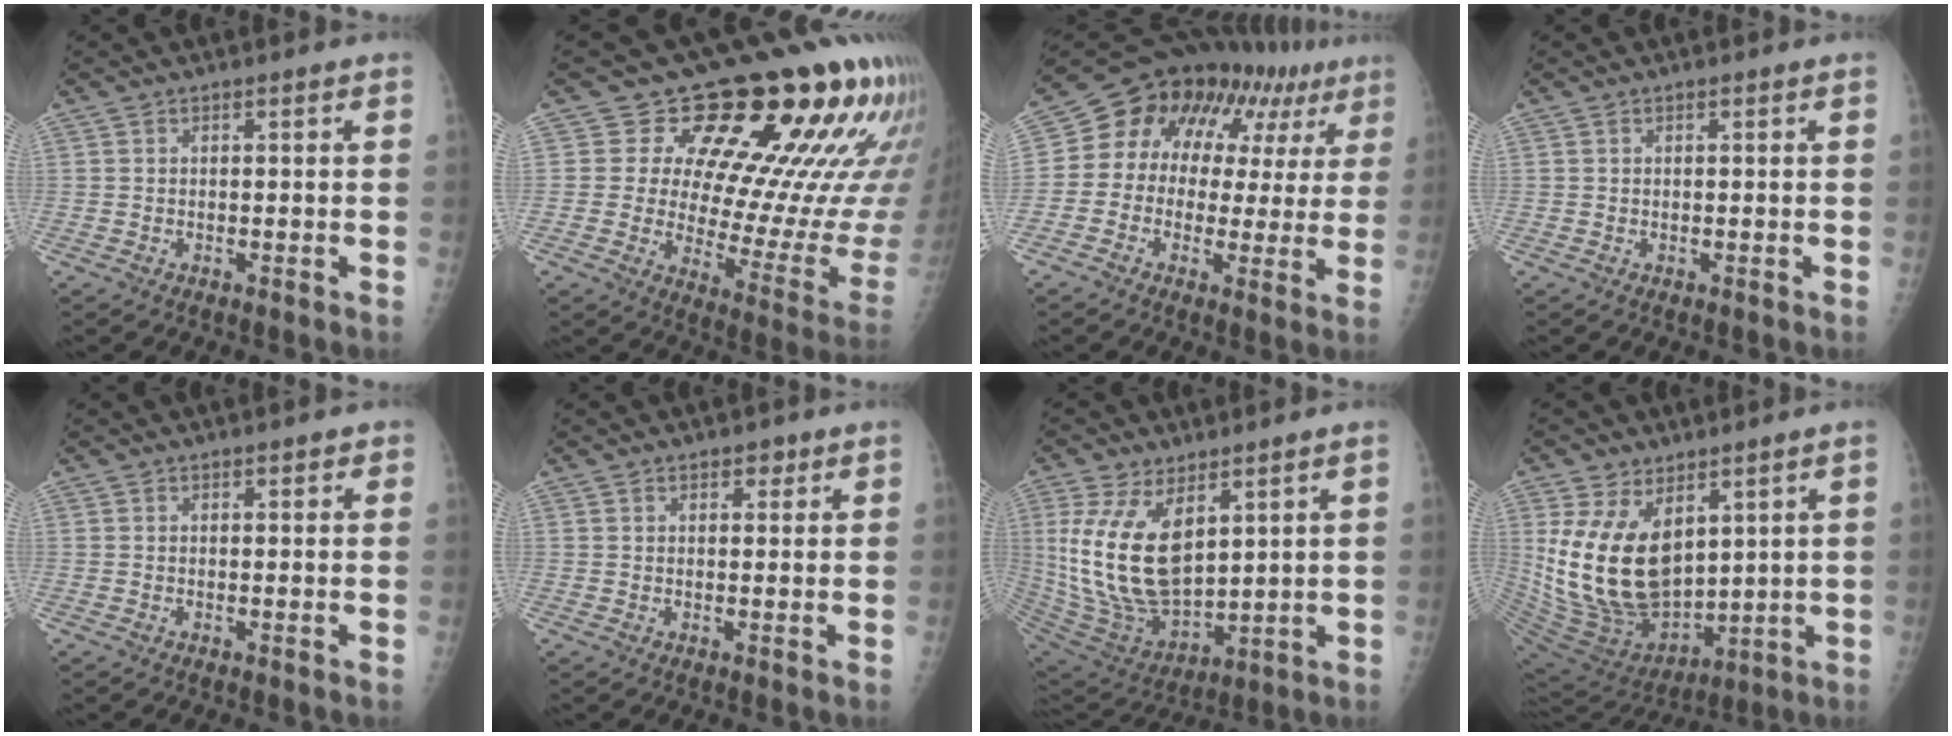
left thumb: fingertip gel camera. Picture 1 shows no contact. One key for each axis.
{"total": 20.3, "fx": 12.0, "fy": 7.7, "fz": 14.4, "tx": -0.144, "ty": -0.079, "tz": 0.161}
{"total": 19.2, "fx": 6.9, "fy": 12.7, "fz": 12.6, "tx": -0.134, "ty": 0.047, "tz": 0.092}
{"total": 0.0}
{"total": 1.3, "fx": 0.8, "fy": 0.6, "fz": 0.8, "tx": -0.005, "ty": 0.000, "tz": 0.007}
{"total": 1.9, "fx": 1.2, "fy": 1.2, "fz": 0.9, "tx": 0.009, "ty": -0.007, "tz": 0.013}
{"total": 18.1, "fx": 5.6, "fy": 9.3, "fz": 14.5, "tx": -0.277, "ty": -0.033, "tz": 0.128}
{"total": 18.9, "fx": 5.2, "fy": 11.4, "fz": 14.2, "tx": -0.247, "ty": -0.044, "tz": 0.126}